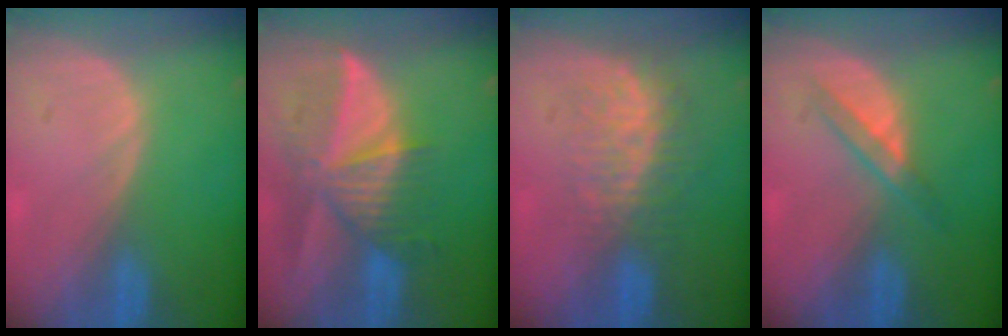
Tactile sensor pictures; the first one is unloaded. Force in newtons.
{"total": 9.6, "press": 8.4, "slide": 4.5}
{"total": 8.2, "press": 7.2, "slide": 3.9}
{"total": 3.1, "press": 3.1, "slide": 0.3}